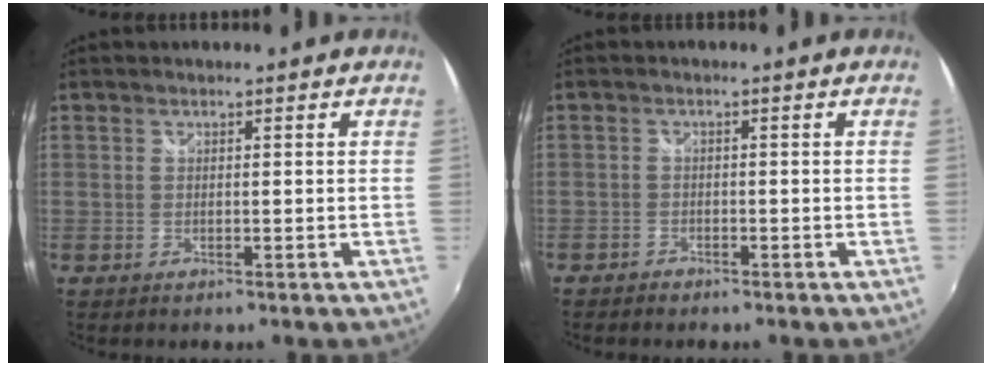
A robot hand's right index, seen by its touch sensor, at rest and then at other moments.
{"total": 1.9, "force": [-1.6, 1.0, 0.1], "torque": [-0.011, 0.000, -0.032]}